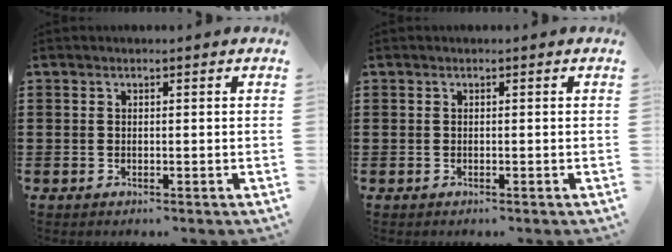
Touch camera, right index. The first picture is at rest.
{"total": 0.0}